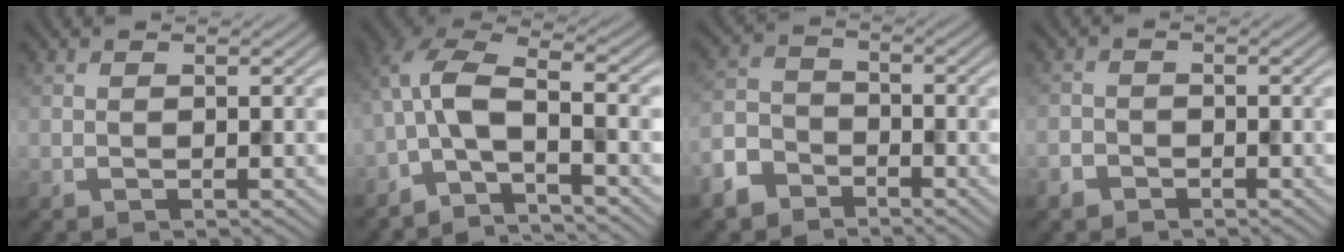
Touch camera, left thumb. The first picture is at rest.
{"total": 6.5, "force": [-3.0, 2.3, 5.3], "torque": [-0.113, 0.016, -0.076]}
{"total": 5.9, "force": [-4.4, 3.5, 2.0], "torque": [-0.057, -0.006, -0.103]}
{"total": 2.1, "force": [-1.6, 1.2, 0.5], "torque": [-0.014, -0.004, -0.040]}